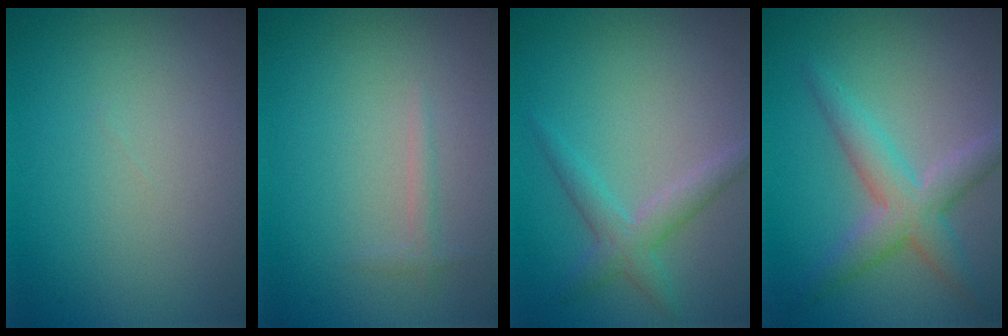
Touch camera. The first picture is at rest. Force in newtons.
{"total": 0.8, "press": 0.8, "slide": 0.0}
{"total": 2.6, "press": 2.6, "slide": 0.1}
{"total": 4.2, "press": 4.2, "slide": 0.2}